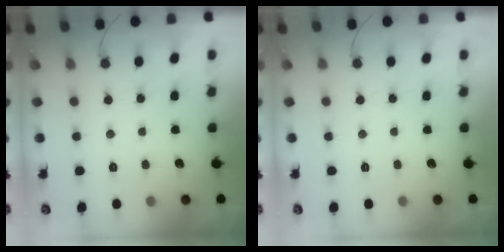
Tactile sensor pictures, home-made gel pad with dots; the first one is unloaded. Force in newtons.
{"total": 0.0}